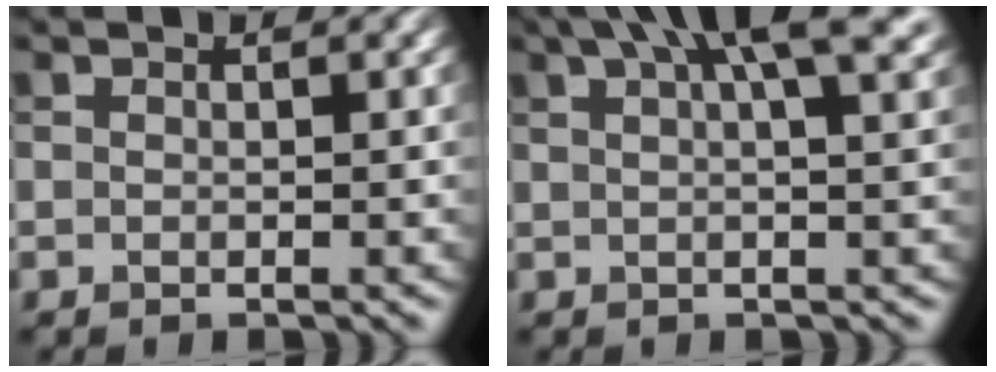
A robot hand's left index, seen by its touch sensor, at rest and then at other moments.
{"total": 9.3, "force": [5.5, 2.6, 7.0], "torque": [-0.086, 0.032, 0.064]}